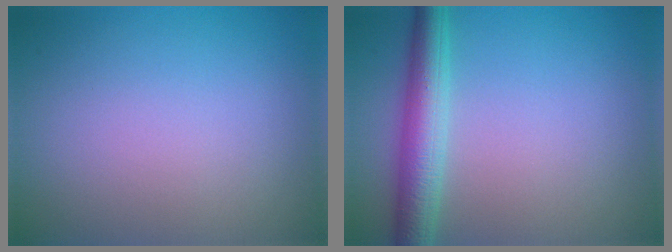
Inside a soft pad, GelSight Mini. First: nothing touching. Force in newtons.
{"total": 4.5, "press": 4.5, "slide": 0.1}